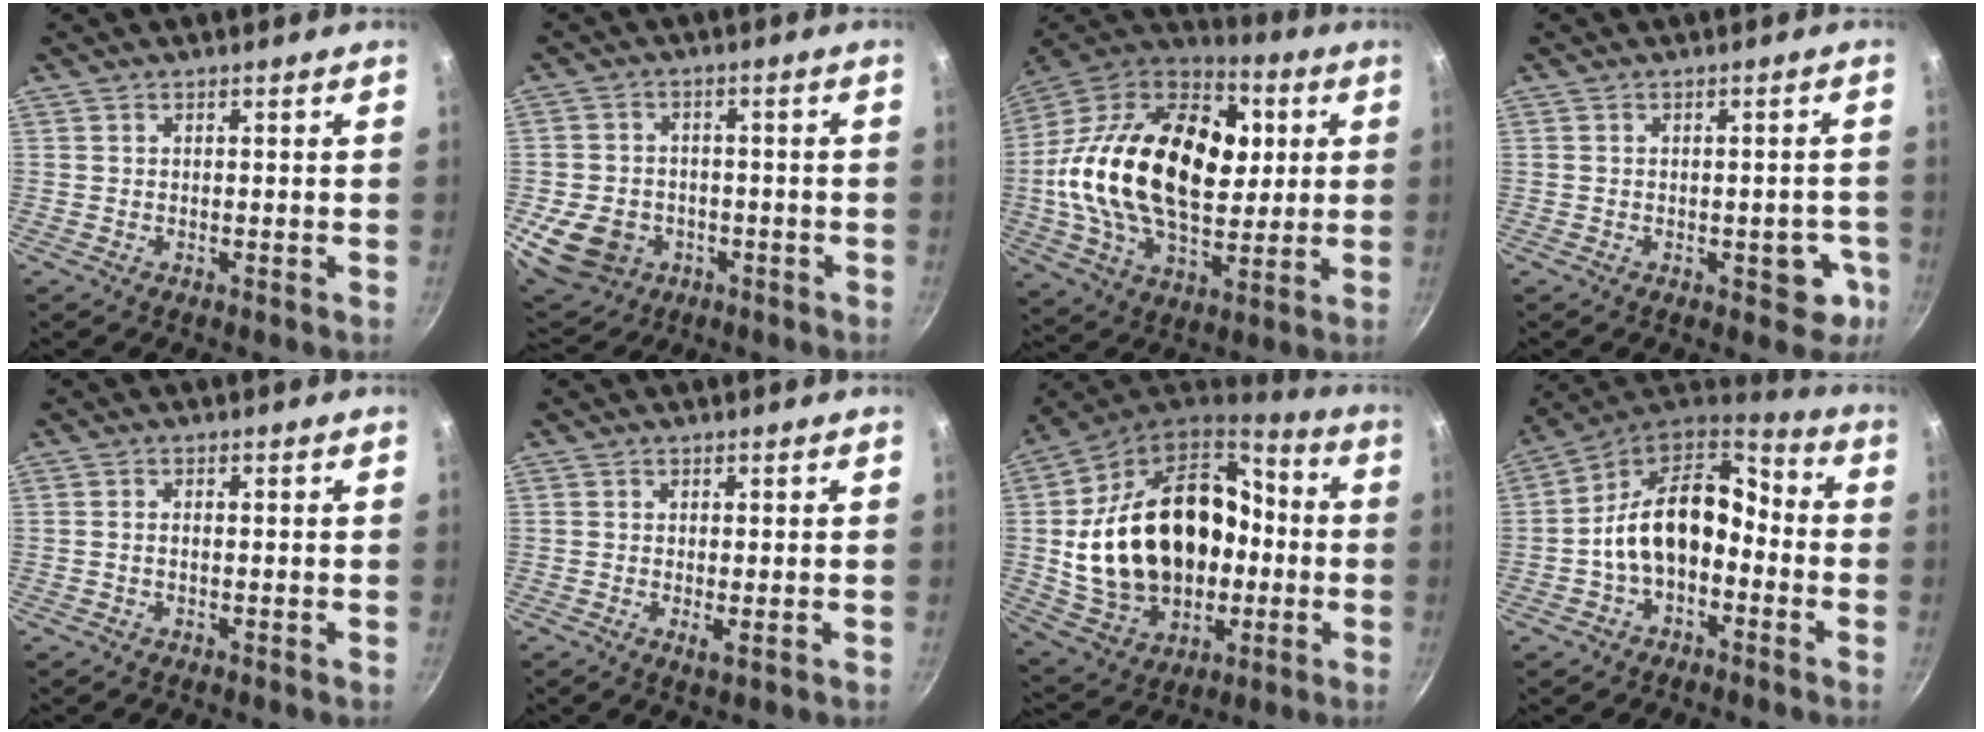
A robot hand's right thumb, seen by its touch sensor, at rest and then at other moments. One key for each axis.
{"total": 11.7, "fx": -3.5, "fy": 9.5, "fz": 6.0, "tx": -0.099, "ty": 0.019, "tz": -0.042}
{"total": 32.4, "fx": 3.9, "fy": 19.9, "fz": 25.2, "tx": -0.433, "ty": 0.018, "tz": 0.055}
{"total": 5.4, "fx": -1.9, "fy": 2.9, "fz": 4.1, "tx": -0.013, "ty": 0.014, "tz": -0.022}
{"total": 1.0, "fx": -0.1, "fy": 0.5, "fz": 0.9, "tx": -0.018, "ty": 0.004, "tz": -0.003}
{"total": 1.6, "fx": -0.3, "fy": 0.3, "fz": 1.6, "tx": -0.029, "ty": -0.008, "tz": -0.003}
{"total": 29.5, "fx": -1.0, "fy": 20.8, "fz": 20.9, "tx": -0.343, "ty": 0.050, "tz": 0.005}
{"total": 15.9, "fx": -2.7, "fy": 10.5, "fz": 11.7, "tx": -0.170, "ty": 0.058, "tz": -0.059}